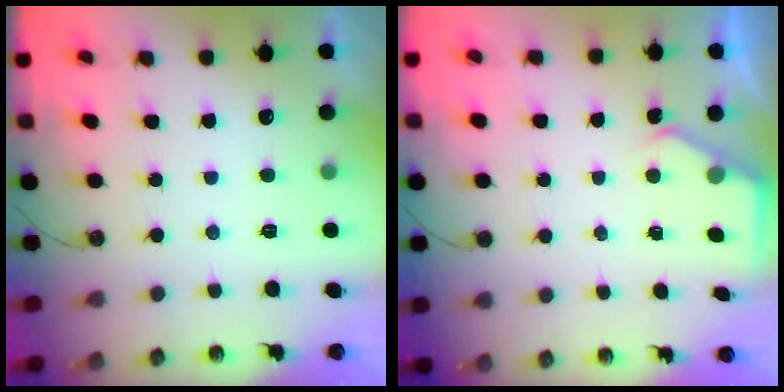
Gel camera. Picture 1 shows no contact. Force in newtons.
{"total": 2.4, "press": 2.4, "slide": 0.3}